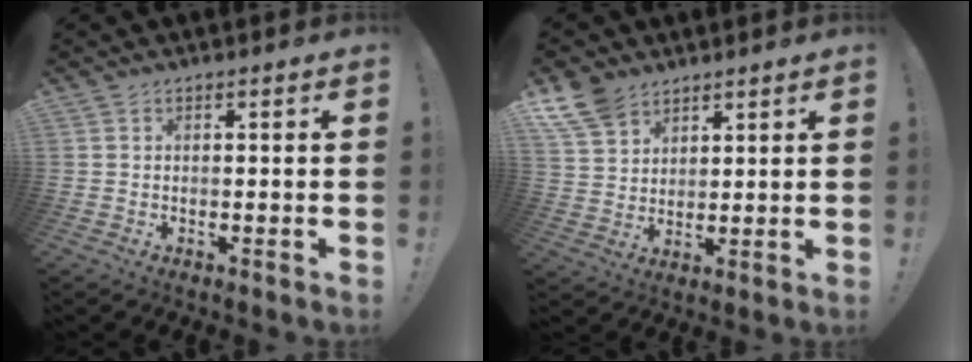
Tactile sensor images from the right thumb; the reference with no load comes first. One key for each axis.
{"total": 9.4, "fx": 6.9, "fy": 5.4, "fz": 3.3, "tx": -0.067, "ty": -0.038, "tz": 0.137}